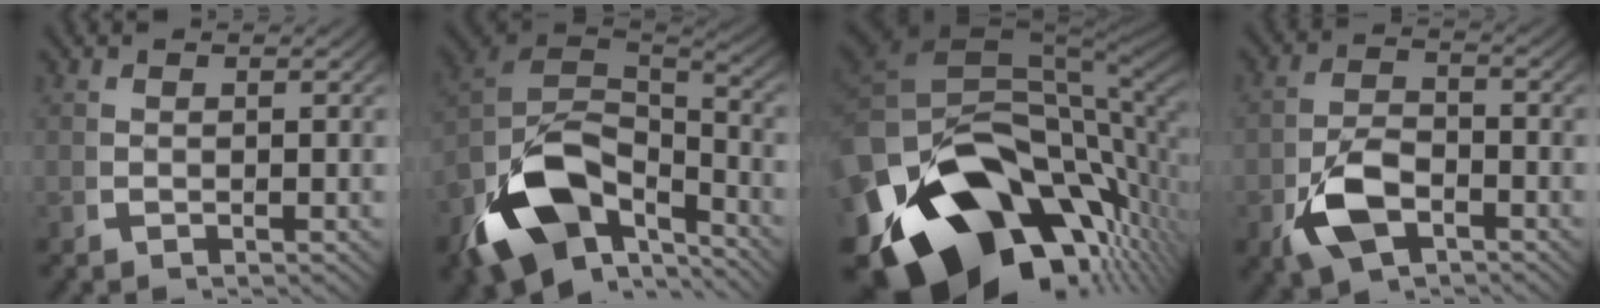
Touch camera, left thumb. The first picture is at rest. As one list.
[{"total": 15.1, "force": [-3.1, 9.5, 11.4], "torque": [-0.250, -0.056, -0.031]}, {"total": 28.9, "force": [-3.4, 17.9, 22.4], "torque": [-0.378, -0.061, -0.024]}, {"total": 6.2, "force": [-2.3, 3.9, 4.2], "torque": [-0.103, -0.020, -0.033]}]